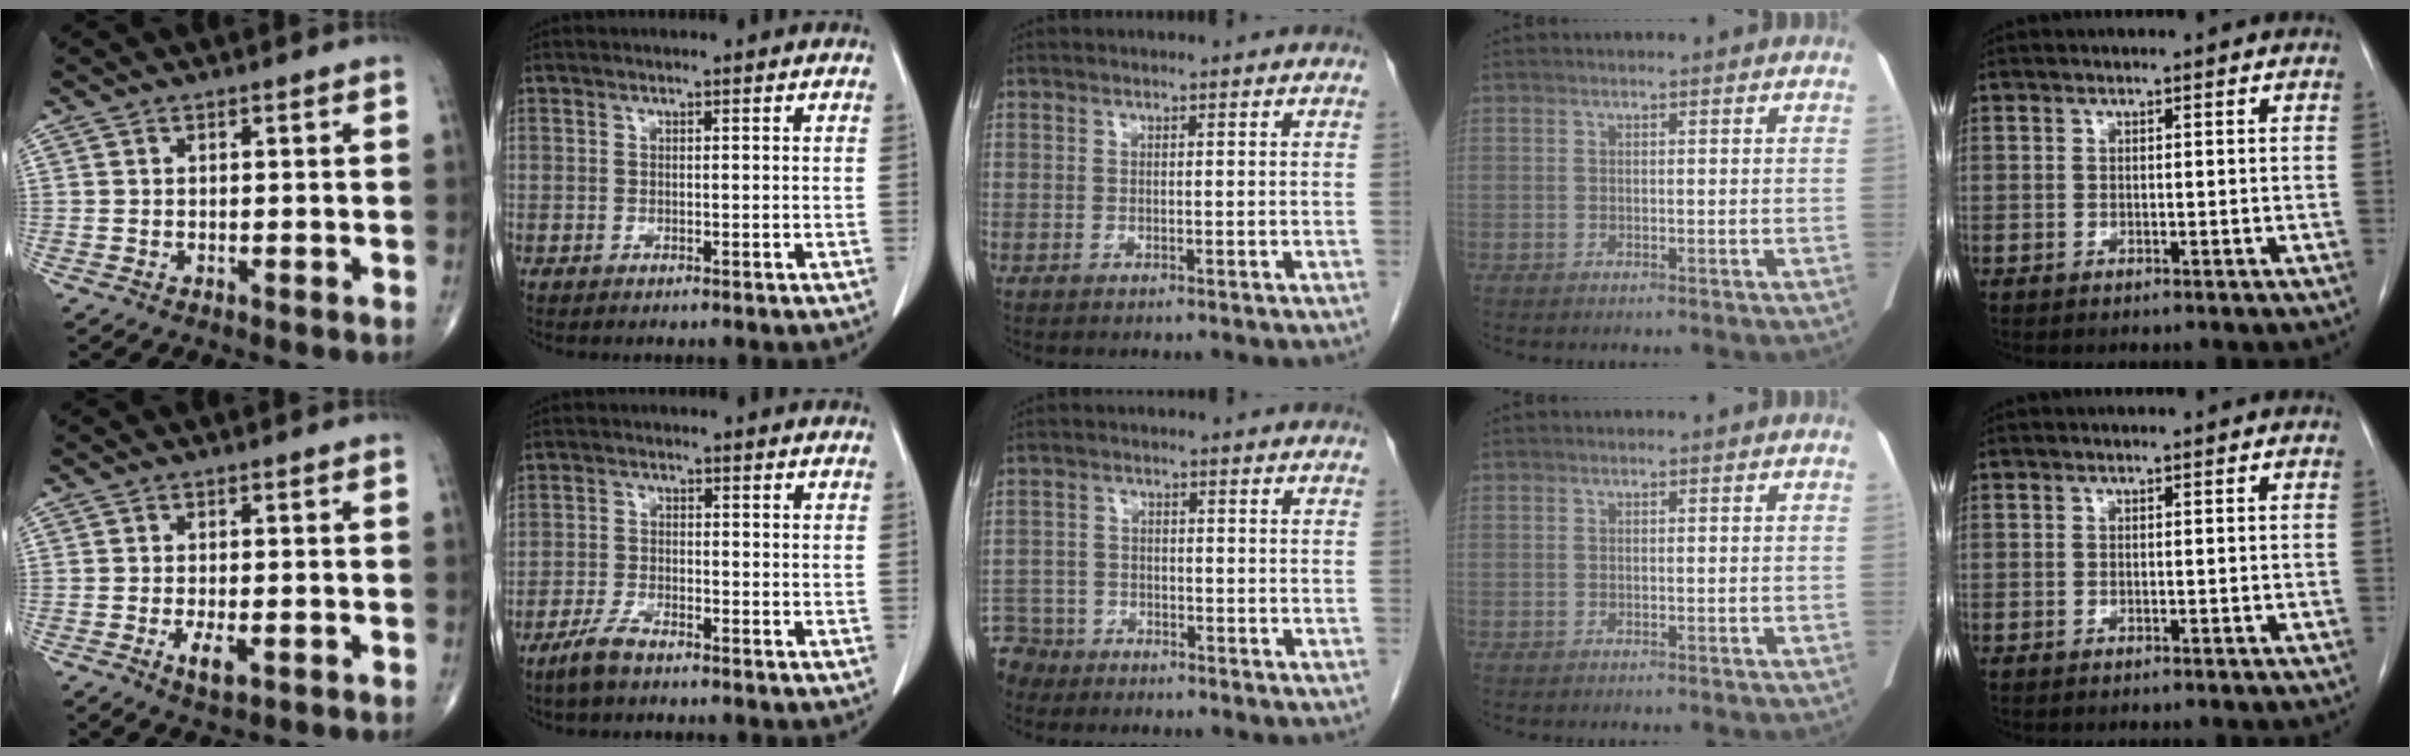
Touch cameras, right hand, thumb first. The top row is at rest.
{"thumb": {"total": 3.8, "force": [-1.2, 1.6, 3.3], "torque": [-0.059, -0.006, -0.018]}, "index": {"total": 3.7, "force": [-3.0, 0.7, 2.1], "torque": [-0.051, -0.003, -0.057]}, "middle": {"total": 5.5, "force": [-4.8, 2.6, -0.7], "torque": [0.015, -0.003, -0.092]}}